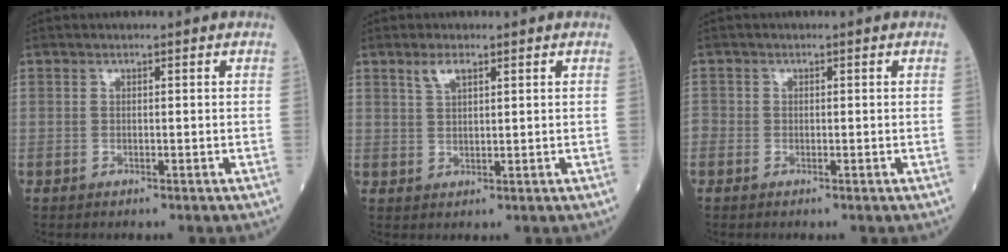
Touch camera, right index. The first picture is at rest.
{"total": 2.7, "force": [1.7, 0.8, 1.9], "torque": [-0.041, 0.004, 0.037]}
{"total": 1.3, "force": [-0.4, 1.1, 0.6], "torque": [-0.014, 0.004, -0.012]}